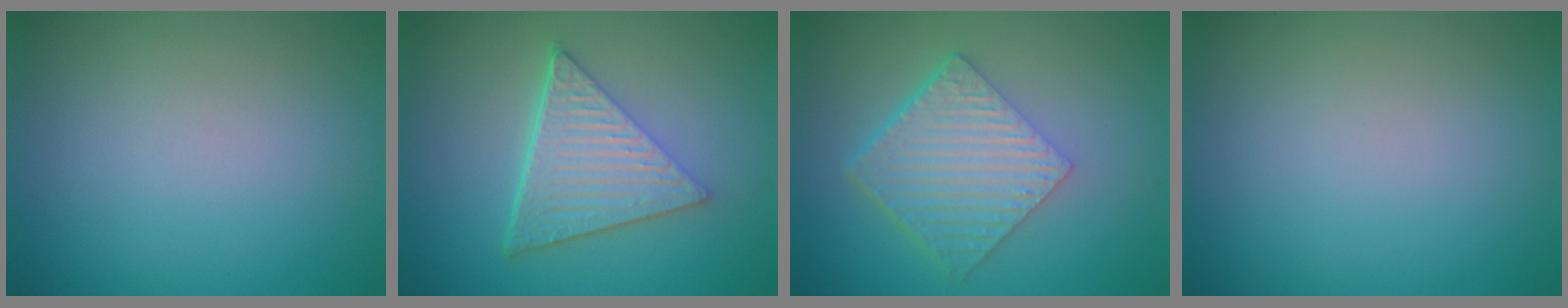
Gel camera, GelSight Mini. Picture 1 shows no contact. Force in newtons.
{"total": 6.6, "press": 4.6, "slide": 4.8}
{"total": 6.3, "press": 4.3, "slide": 4.6}
{"total": 0.0}